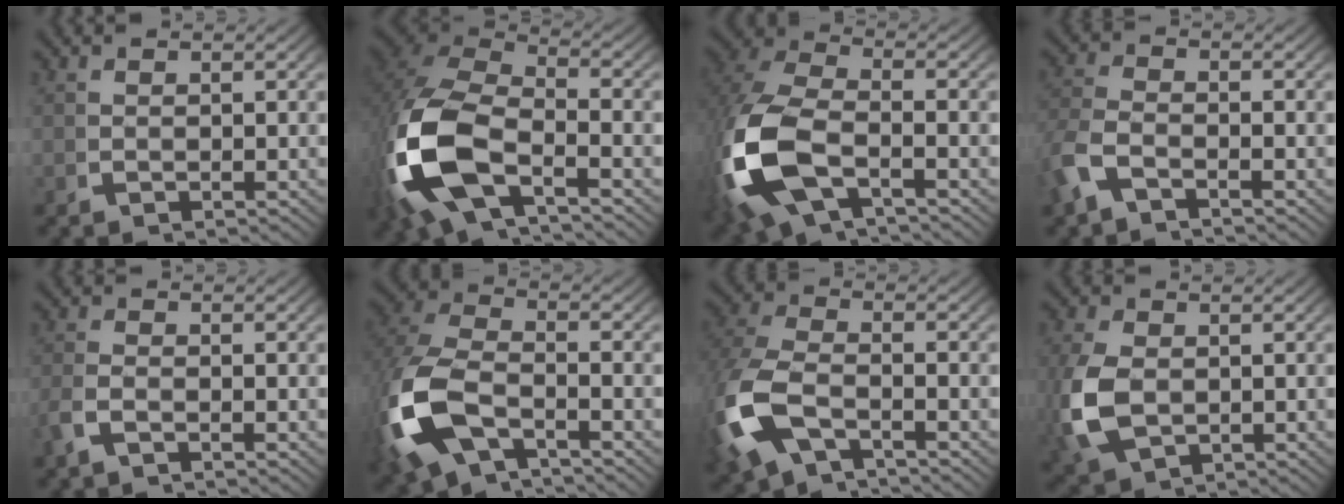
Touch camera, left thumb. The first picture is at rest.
{"total": 15.0, "force": [-1.3, 10.2, 10.9], "torque": [-0.291, -0.030, -0.017]}
{"total": 12.1, "force": [-2.0, 7.9, 8.9], "torque": [-0.248, -0.027, -0.021]}
{"total": 3.6, "force": [-1.4, 2.5, 2.2], "torque": [-0.061, -0.002, -0.032]}
{"total": 1.9, "force": [-1.0, 0.9, 1.3], "torque": [-0.038, 0.001, -0.022]}
{"total": 10.4, "force": [-2.1, 7.2, 7.3], "torque": [-0.199, -0.025, -0.026]}
{"total": 8.2, "force": [-2.0, 5.6, 5.6], "torque": [-0.167, -0.023, -0.022]}
{"total": 7.2, "force": [-1.2, 5.3, 4.8], "torque": [-0.144, -0.030, 0.000]}